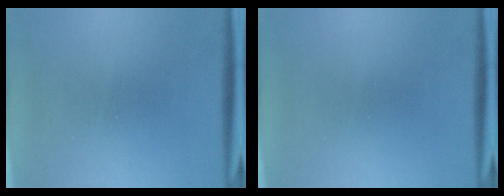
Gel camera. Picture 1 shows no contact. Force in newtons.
{"total": 0.0}